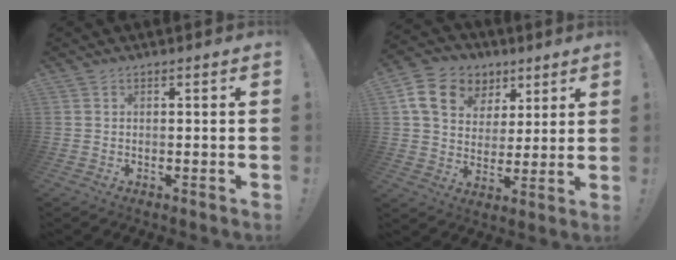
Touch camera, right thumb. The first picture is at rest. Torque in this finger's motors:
{"motor_torque": [1.06, 1.35, 0.76, 0.28, 0.05]}